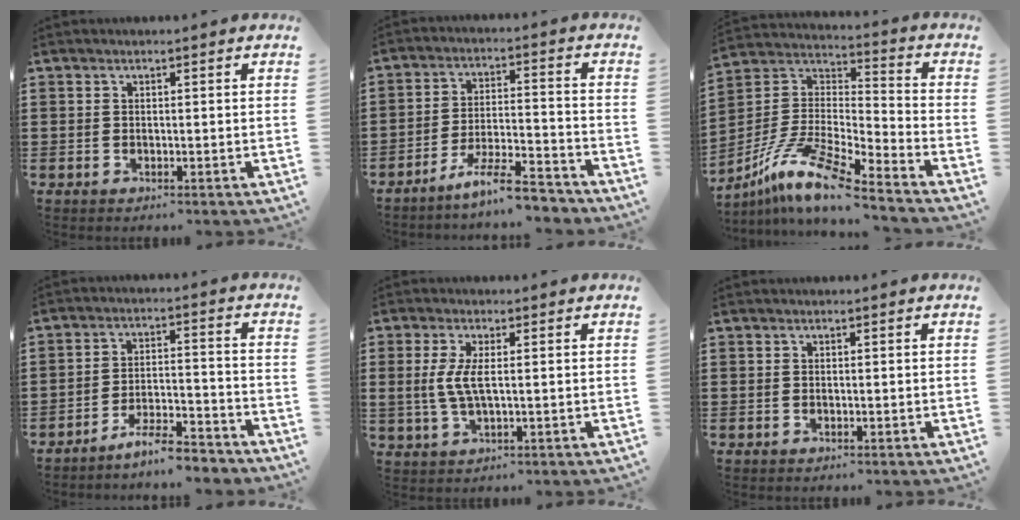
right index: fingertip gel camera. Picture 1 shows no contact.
{"total": 8.5, "force": [-7.1, 0.6, 4.7], "torque": [-0.082, 0.005, -0.131]}
{"total": 11.9, "force": [-9.3, 0.8, 7.4], "torque": [-0.162, -0.003, -0.189]}
{"total": 6.3, "force": [-5.7, 0.5, 2.6], "torque": [-0.049, 0.001, -0.108]}
{"total": 4.5, "force": [0.5, 1.4, 4.3], "torque": [-0.105, -0.005, 0.000]}
{"total": 0.0}